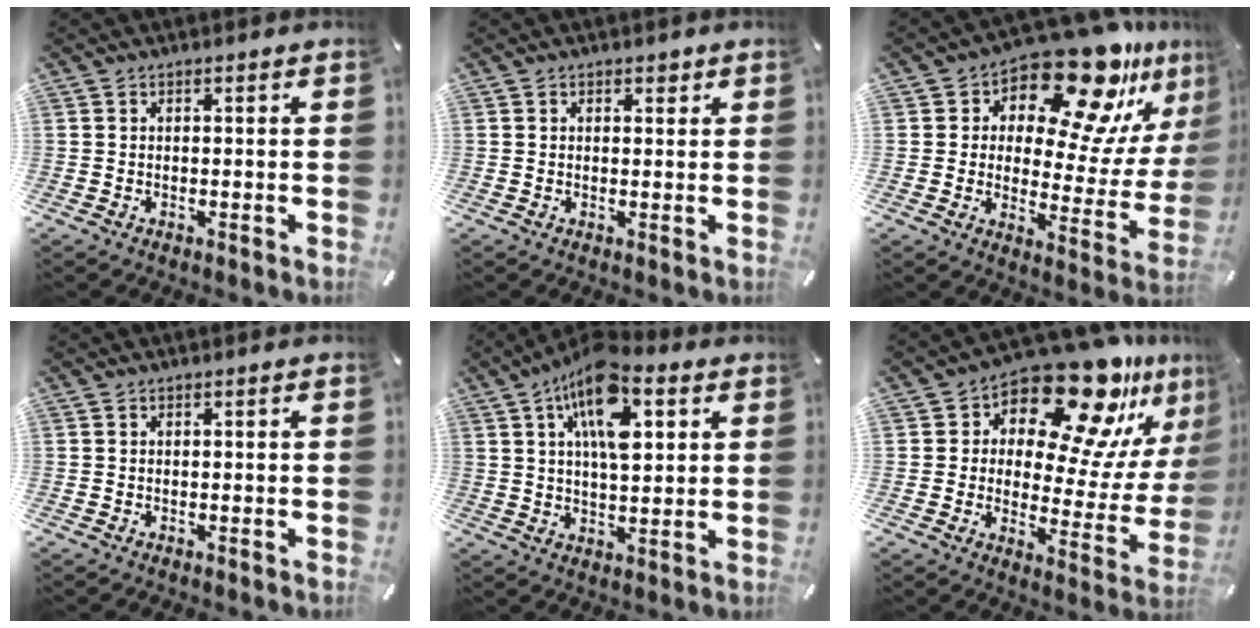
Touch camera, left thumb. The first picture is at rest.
{"total": 1.0, "force": [0.6, 0.7, 0.4], "torque": [-0.001, 0.000, 0.010]}
{"total": 18.9, "force": [14.2, 7.9, 9.7], "torque": [-0.131, -0.125, 0.238]}
{"total": 0.0}
{"total": 14.3, "force": [6.3, 6.8, 10.9], "torque": [-0.193, -0.008, 0.108]}
{"total": 19.8, "force": [14.8, 8.4, 10.1], "torque": [-0.140, -0.133, 0.248]}